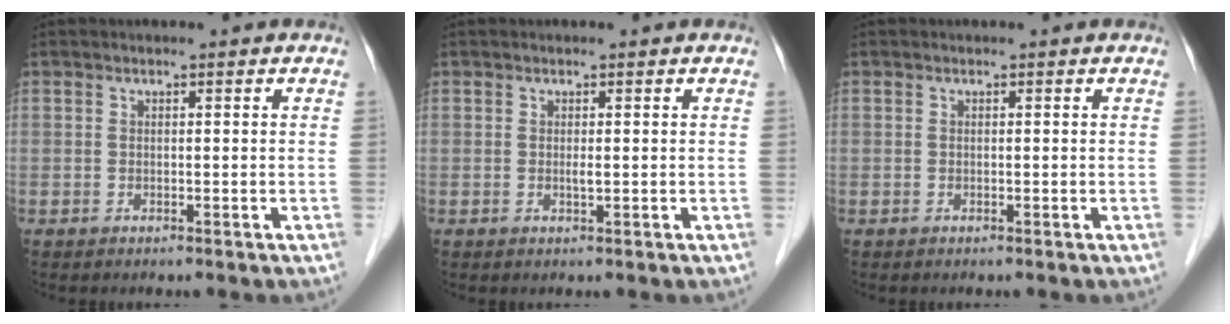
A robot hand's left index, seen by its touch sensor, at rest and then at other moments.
{"total": 0.7, "force": [0.1, 0.0, 0.7], "torque": [-0.015, -0.002, 0.002]}
{"total": 0.0}